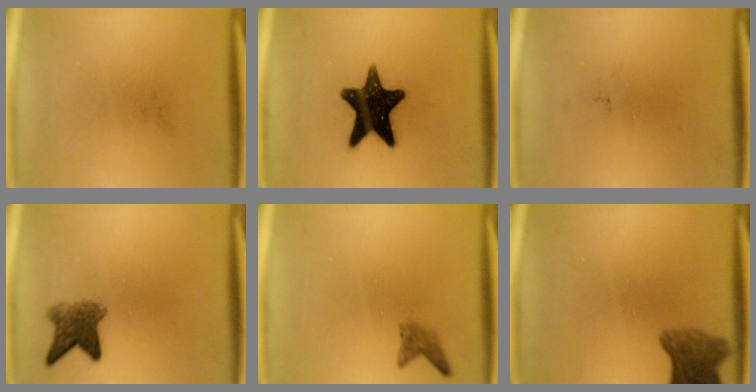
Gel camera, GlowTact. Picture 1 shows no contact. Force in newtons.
{"total": 15.5}
{"total": 0.0}
{"total": 4.8}
{"total": 1.6}
{"total": 5.9}